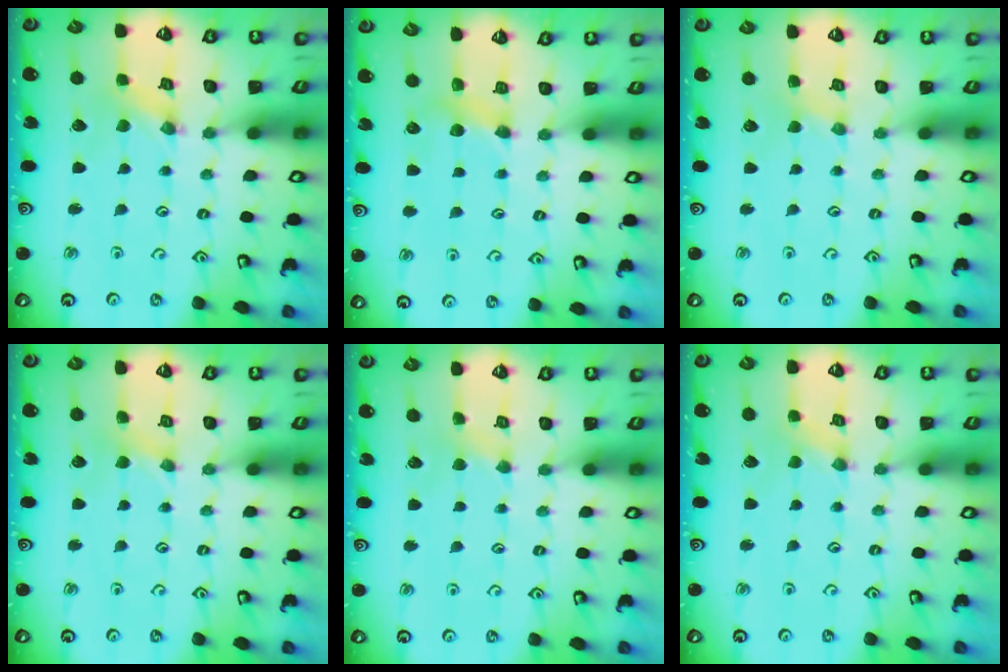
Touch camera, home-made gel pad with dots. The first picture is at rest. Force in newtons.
{"total": 5.9, "press": 5.9, "slide": 0.7}
{"total": 1.2, "press": 1.2, "slide": 0.3}
{"total": 2.3, "press": 2.3, "slide": 0.3}
{"total": 2.4, "press": 2.3, "slide": 0.3}
{"total": 0.0}